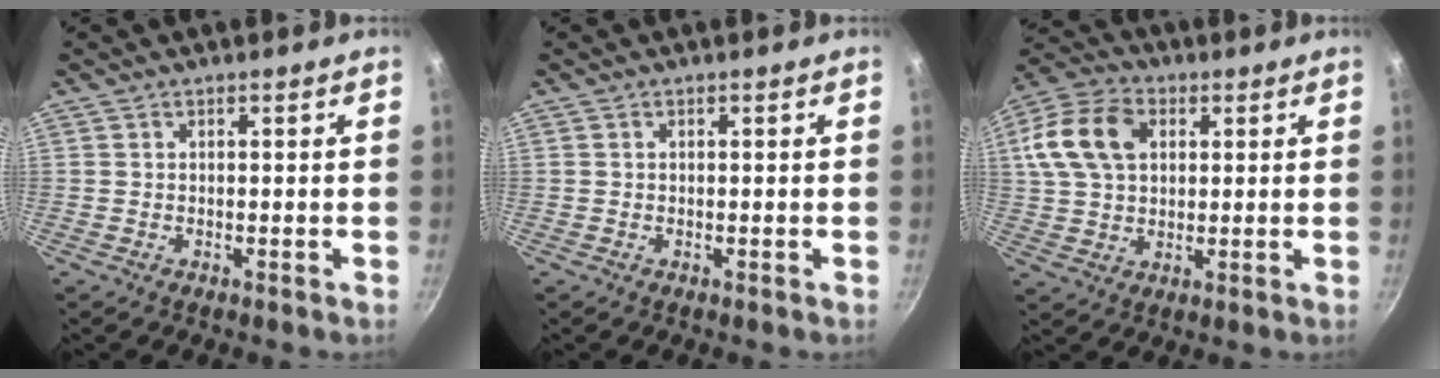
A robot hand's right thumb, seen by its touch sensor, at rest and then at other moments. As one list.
[{"total": 0.0}, {"total": 14.3, "force": [3.8, 10.0, 9.4], "torque": [-0.169, 0.013, 0.058]}]